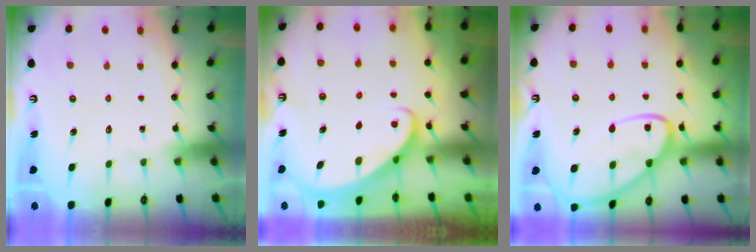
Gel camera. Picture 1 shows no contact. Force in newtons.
{"total": 2.6, "press": 2.6, "slide": 0.3}
{"total": 13.4, "press": 13.4, "slide": 1.3}